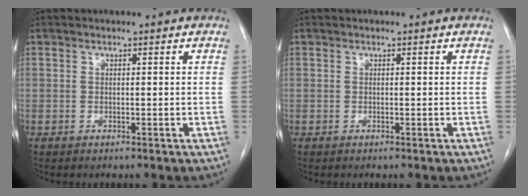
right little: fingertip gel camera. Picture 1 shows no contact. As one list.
[{"total": 0.0}]